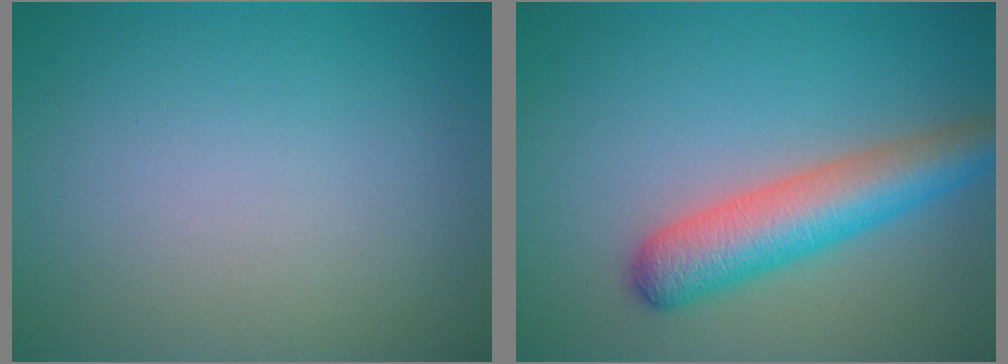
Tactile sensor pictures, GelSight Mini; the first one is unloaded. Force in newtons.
{"total": 5.7, "press": 5.7, "slide": 0.2}